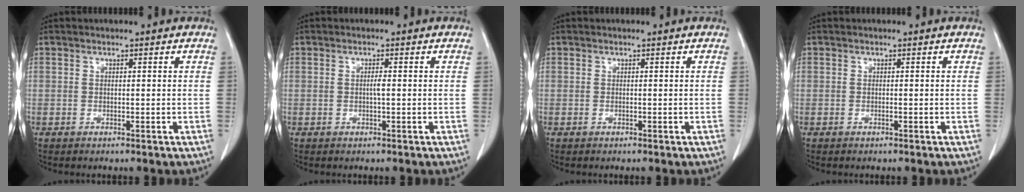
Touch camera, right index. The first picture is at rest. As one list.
[{"total": 0.9, "force": [-0.1, 0.0, 0.9], "torque": [-0.019, -0.001, -0.001]}, {"total": 0.0}, {"total": 0.0}]